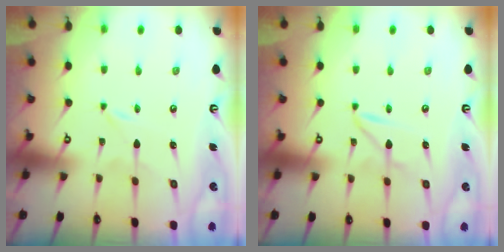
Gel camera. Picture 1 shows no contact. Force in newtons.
{"total": 2.6, "press": 2.6, "slide": 0.2}